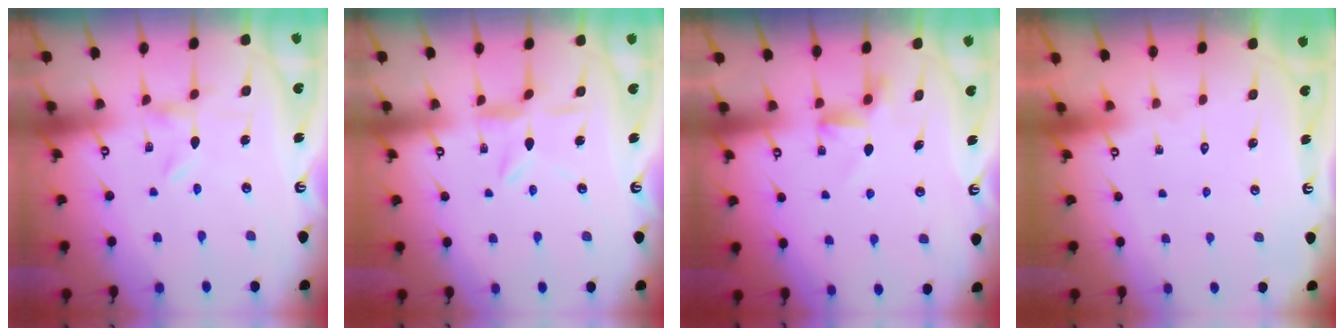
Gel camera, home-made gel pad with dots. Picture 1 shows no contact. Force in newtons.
{"total": 5.0, "press": 5.0, "slide": 0.5}
{"total": 5.1, "press": 5.1, "slide": 0.5}
{"total": 1.7, "press": 1.7, "slide": 0.1}